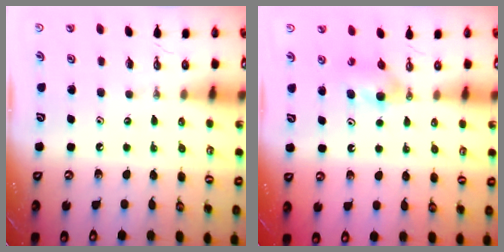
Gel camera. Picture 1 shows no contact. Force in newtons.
{"total": 4.2, "press": 4.2, "slide": 0.7}